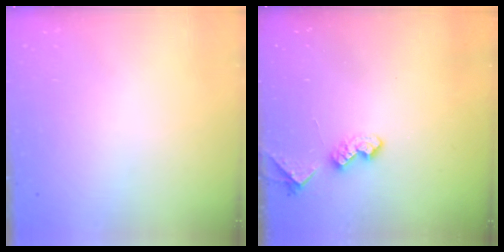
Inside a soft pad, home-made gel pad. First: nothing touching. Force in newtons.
{"total": 3.8, "press": 3.8, "slide": 0.6}